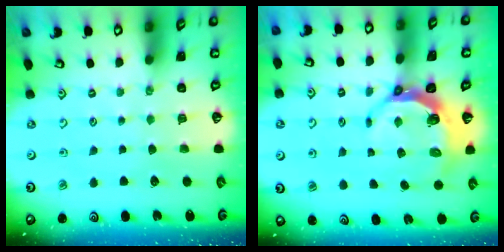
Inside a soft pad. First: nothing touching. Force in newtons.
{"total": 6.2, "press": 5.1, "slide": 3.6}